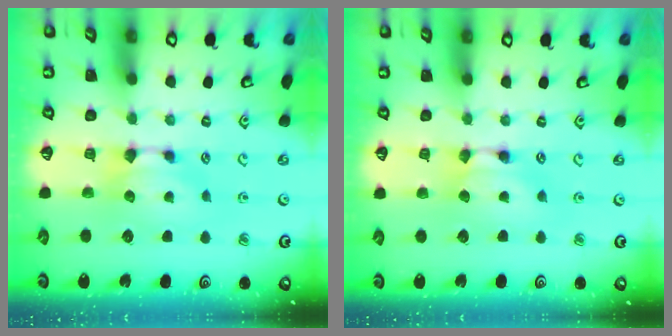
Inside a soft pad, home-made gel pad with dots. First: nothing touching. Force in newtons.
{"total": 1.5, "press": 1.5, "slide": 0.2}